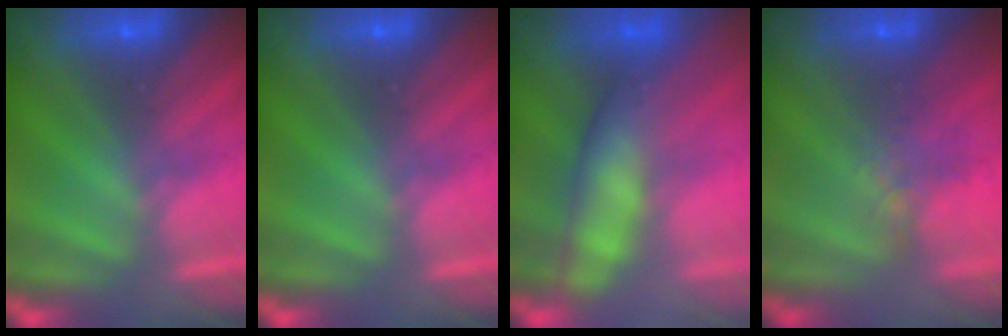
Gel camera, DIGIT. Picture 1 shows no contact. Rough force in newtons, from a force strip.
{"total": 0.0}
{"total": 3.2}
{"total": 4.1}